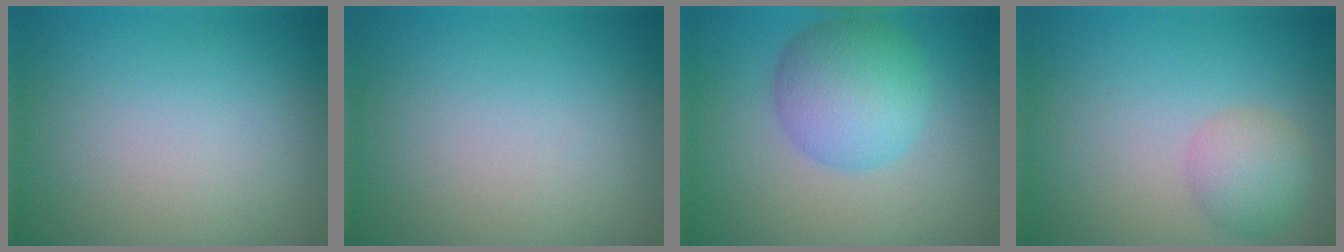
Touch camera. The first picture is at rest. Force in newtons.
{"total": 0.0}
{"total": 5.7, "press": 5.7, "slide": 0.0}
{"total": 2.8, "press": 2.8, "slide": 0.1}